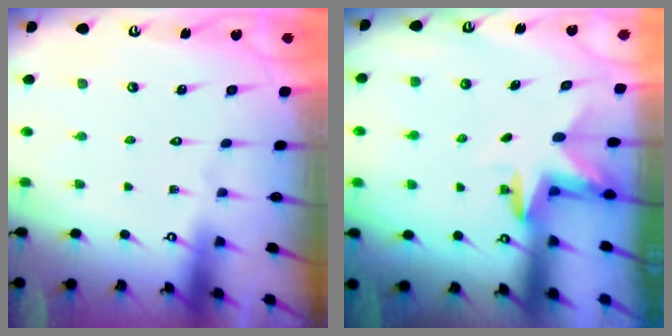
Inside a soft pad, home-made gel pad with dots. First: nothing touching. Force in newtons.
{"total": 3.3, "press": 3.3, "slide": 0.2}